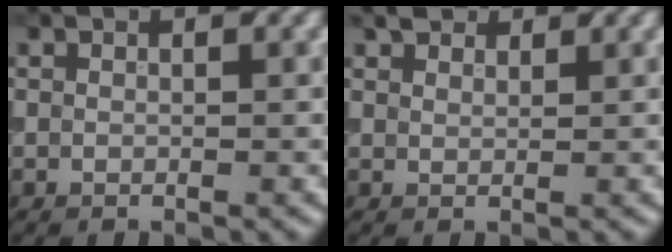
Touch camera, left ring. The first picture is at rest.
{"total": 1.7, "force": [1.4, 0.8, 0.6], "torque": [-0.018, 0.006, 0.027]}